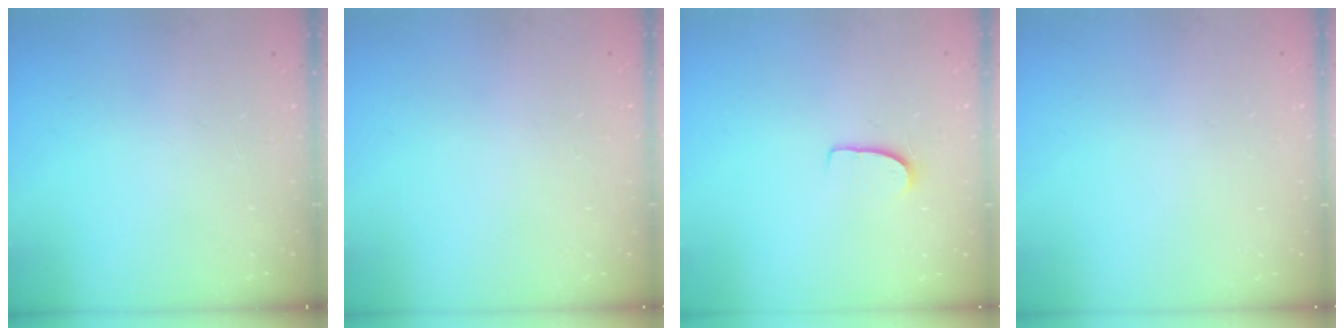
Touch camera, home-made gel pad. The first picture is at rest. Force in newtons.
{"total": 0.0}
{"total": 6.6, "press": 6.5, "slide": 0.4}
{"total": 0.0}